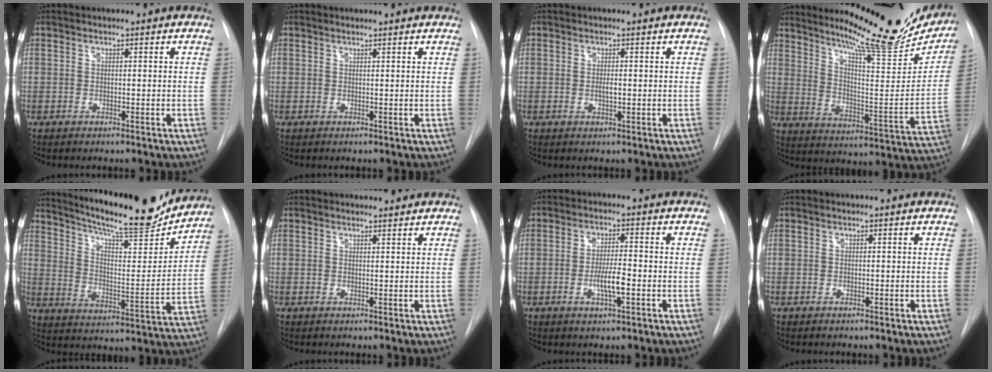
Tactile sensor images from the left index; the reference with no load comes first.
{"total": 1.6, "force": [1.6, 0.0, 0.4], "torque": [-0.011, 0.009, 0.019]}
{"total": 1.2, "force": [-0.4, 0.3, 1.1], "torque": [-0.020, -0.004, -0.003]}
{"total": 21.1, "force": [18.4, 2.2, 10.1], "torque": [-0.155, -0.067, 0.254]}
{"total": 20.0, "force": [18.0, 2.4, 8.4], "torque": [-0.141, -0.031, 0.264]}
{"total": 1.9, "force": [1.8, 0.3, 0.1], "torque": [-0.006, -0.001, 0.024]}
{"total": 4.9, "force": [-1.8, 0.7, 4.5], "torque": [-0.084, -0.005, -0.029]}
{"total": 0.0}